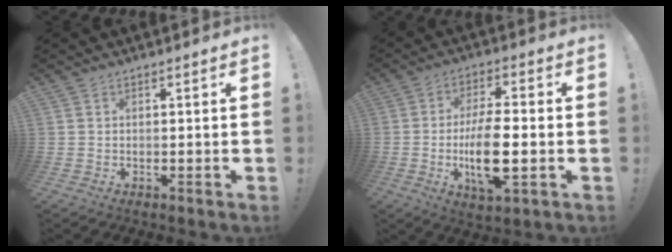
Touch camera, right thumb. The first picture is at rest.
{"total": 13.2, "force": [-2.5, 4.4, 12.1], "torque": [-0.233, -0.003, -0.047]}